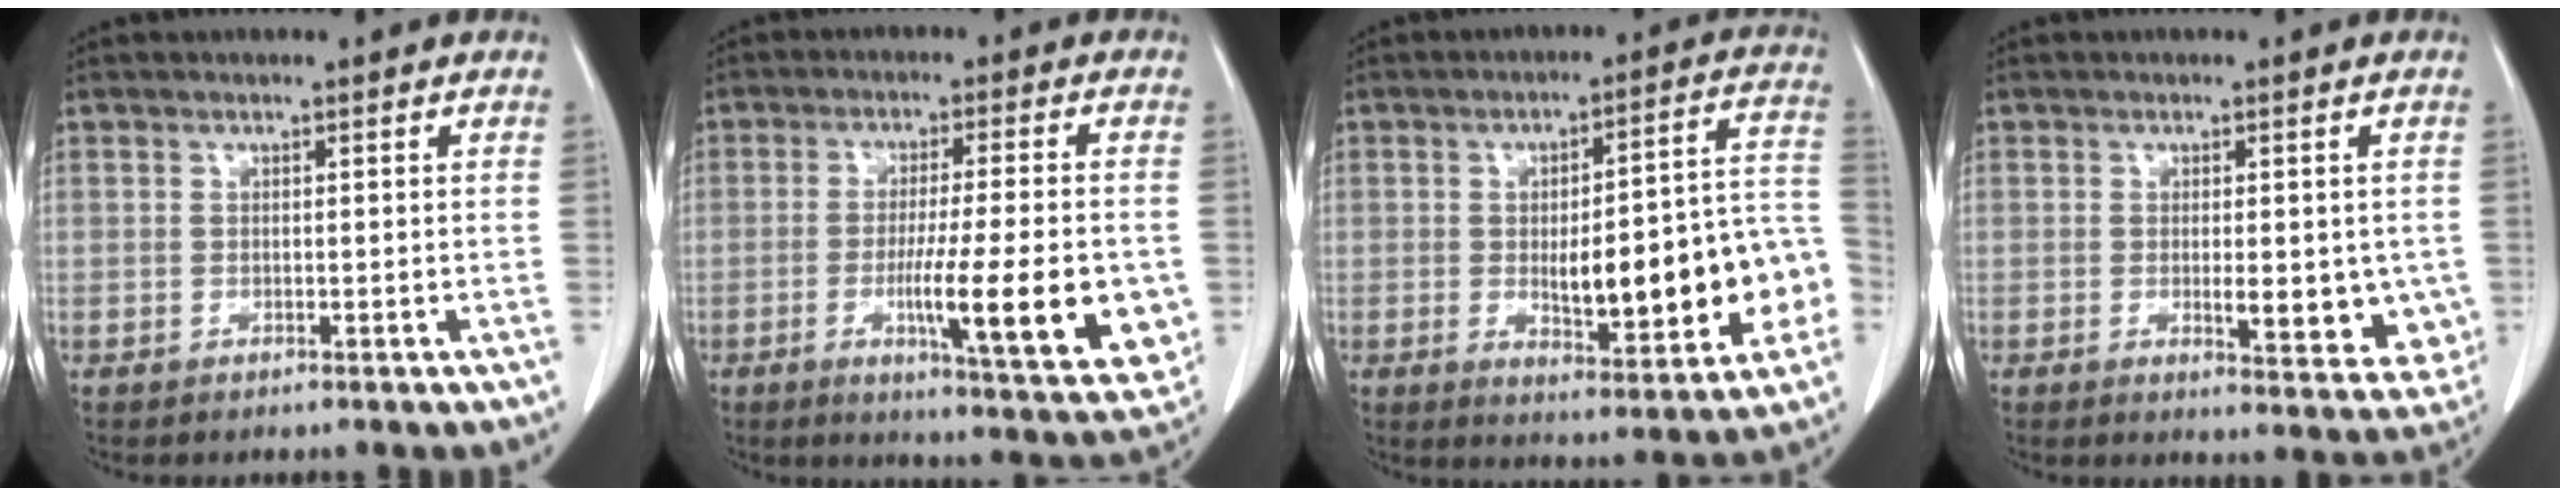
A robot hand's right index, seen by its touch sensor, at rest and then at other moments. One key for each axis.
{"total": 16.2, "fx": -3.6, "fy": 1.7, "fz": 15.8, "tx": -0.191, "ty": -0.025, "tz": -0.045}
{"total": 19.3, "fx": -3.5, "fy": 4.6, "fz": 18.4, "tx": -0.197, "ty": 0.031, "tz": -0.028}
{"total": 8.4, "fx": -1.3, "fy": 3.3, "fz": 7.6, "tx": -0.081, "ty": -0.014, "tz": -0.015}